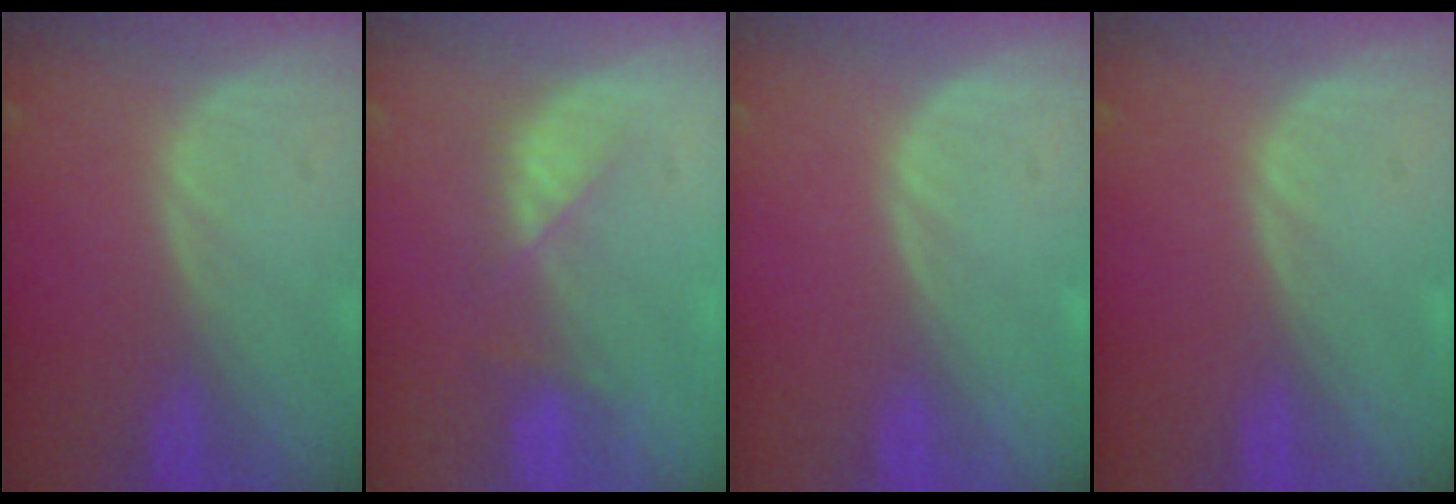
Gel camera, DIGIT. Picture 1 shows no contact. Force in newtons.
{"total": 3.7, "press": 3.7, "slide": 0.6}
{"total": 0.0}
{"total": 0.0}